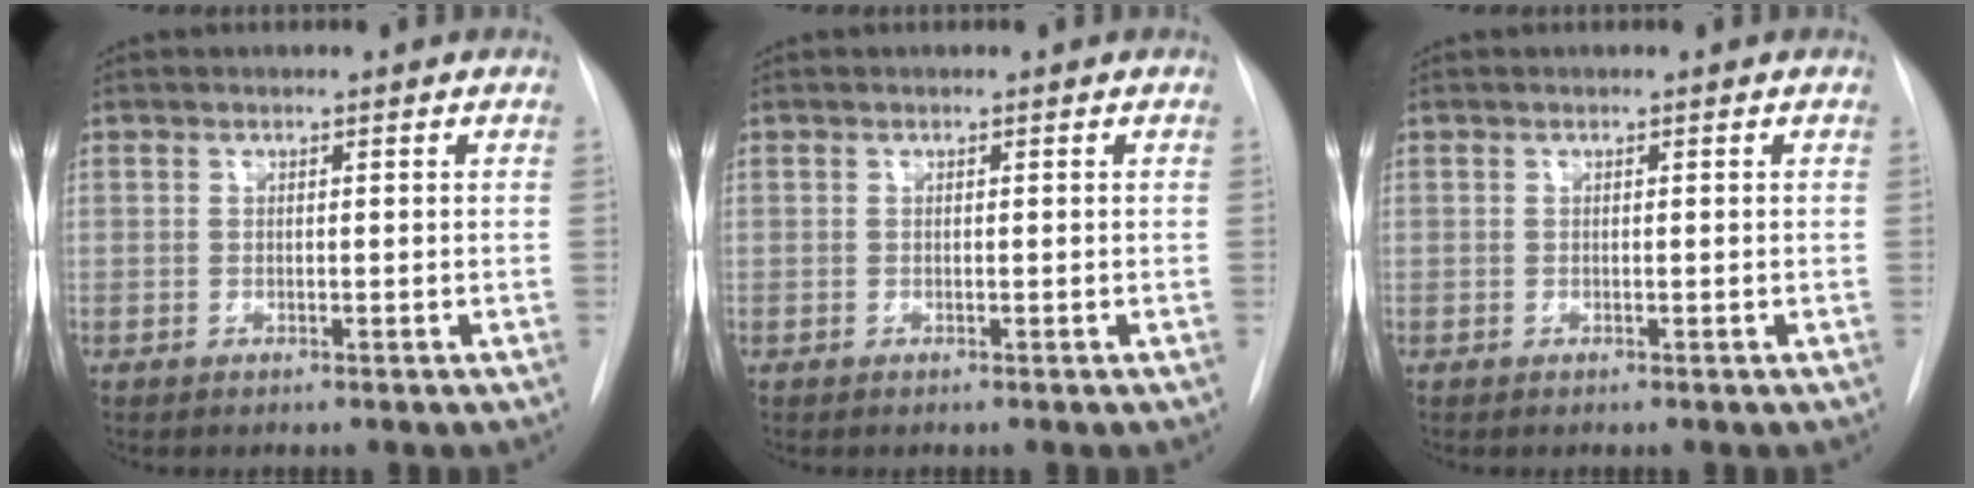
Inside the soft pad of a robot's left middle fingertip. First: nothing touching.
{"total": 0.0}
{"total": 0.0}